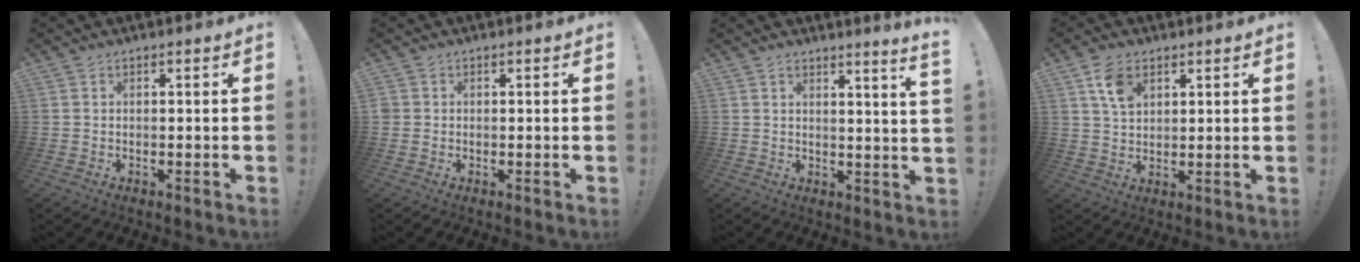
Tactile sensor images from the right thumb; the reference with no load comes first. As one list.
[{"total": 1.4, "force": [0.1, 1.3, 0.5], "torque": [-0.016, 0.005, 0.004]}, {"total": 3.6, "force": [2.3, -1.1, 2.5], "torque": [-0.030, -0.025, 0.034]}, {"total": 7.1, "force": [3.6, 4.5, 4.1], "torque": [-0.074, -0.005, 0.069]}]